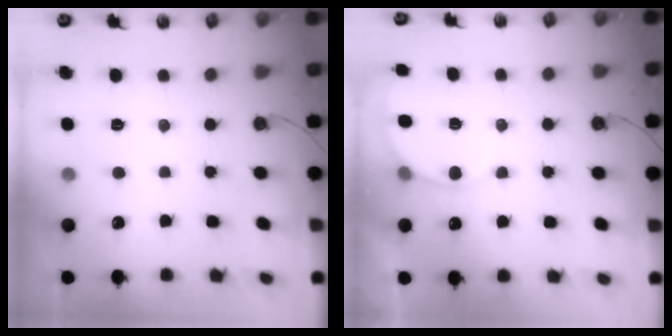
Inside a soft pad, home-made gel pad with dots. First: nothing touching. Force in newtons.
{"total": 5.5, "press": 5.4, "slide": 0.7}